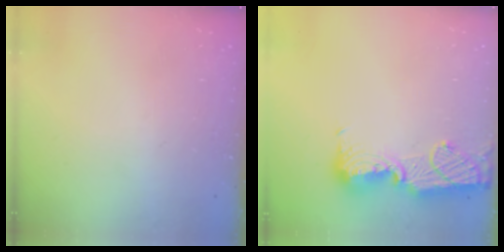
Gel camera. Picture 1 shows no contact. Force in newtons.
{"total": 13.9, "press": 13.8, "slide": 1.2}